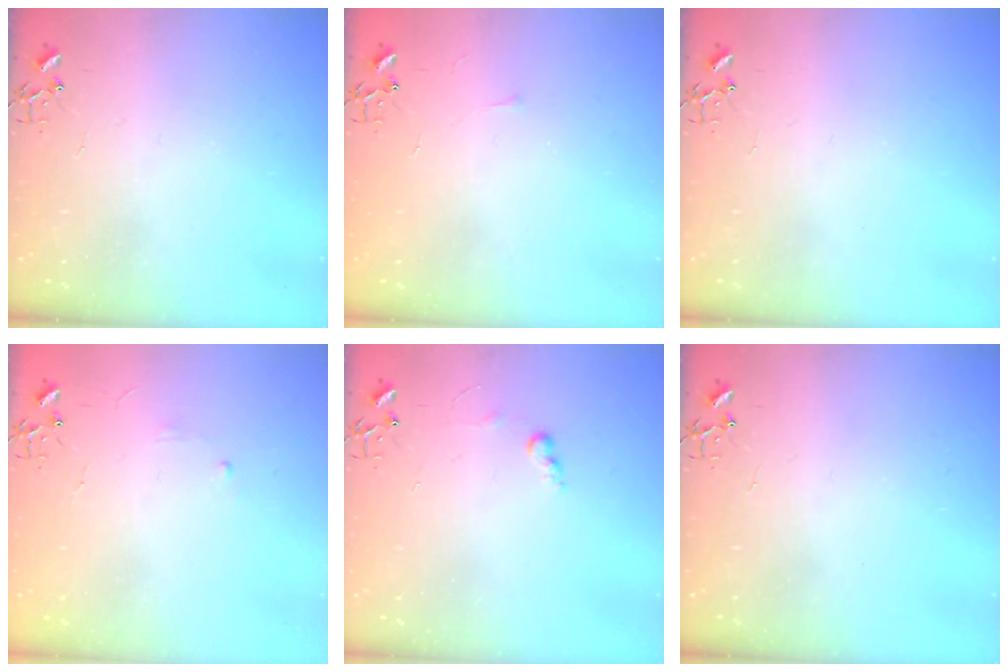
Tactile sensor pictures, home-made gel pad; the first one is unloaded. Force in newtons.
{"total": 3.3, "press": 3.2, "slide": 0.5}
{"total": 0.0}
{"total": 2.9, "press": 2.8, "slide": 0.5}
{"total": 6.0, "press": 5.9, "slide": 0.7}
{"total": 0.0}